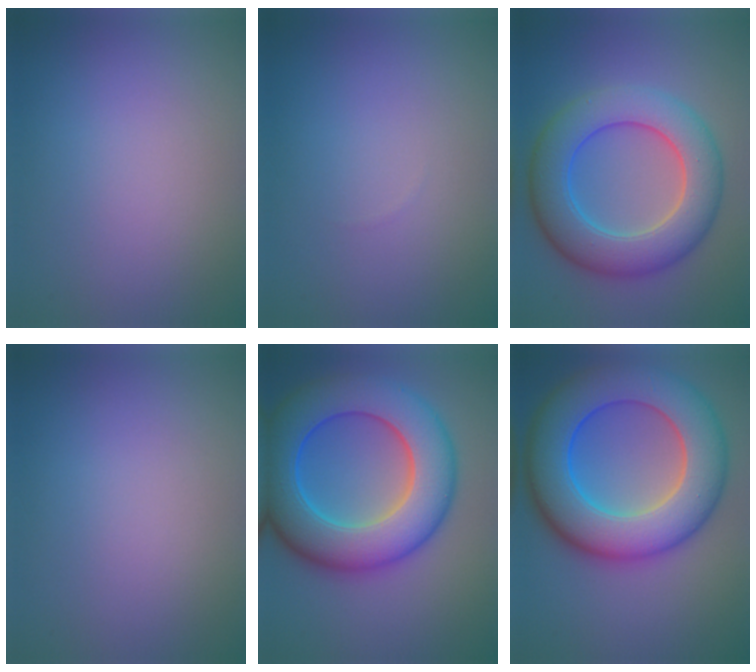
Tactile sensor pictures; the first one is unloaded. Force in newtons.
{"total": 0.0}
{"total": 8.8, "press": 8.8, "slide": 0.2}
{"total": 0.0}
{"total": 12.1, "press": 12.1, "slide": 0.3}
{"total": 12.5, "press": 12.5, "slide": 0.3}